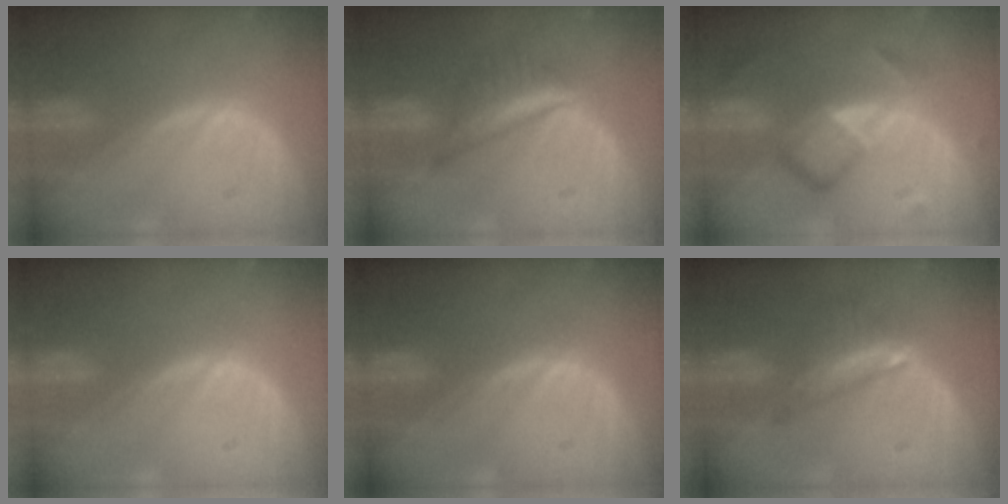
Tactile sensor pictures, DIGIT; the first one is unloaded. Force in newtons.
{"total": 5.6, "press": 5.5, "slide": 1.1}
{"total": 6.9, "press": 6.0, "slide": 3.5}
{"total": 0.0}
{"total": 0.0}
{"total": 6.1, "press": 5.3, "slide": 3.0}